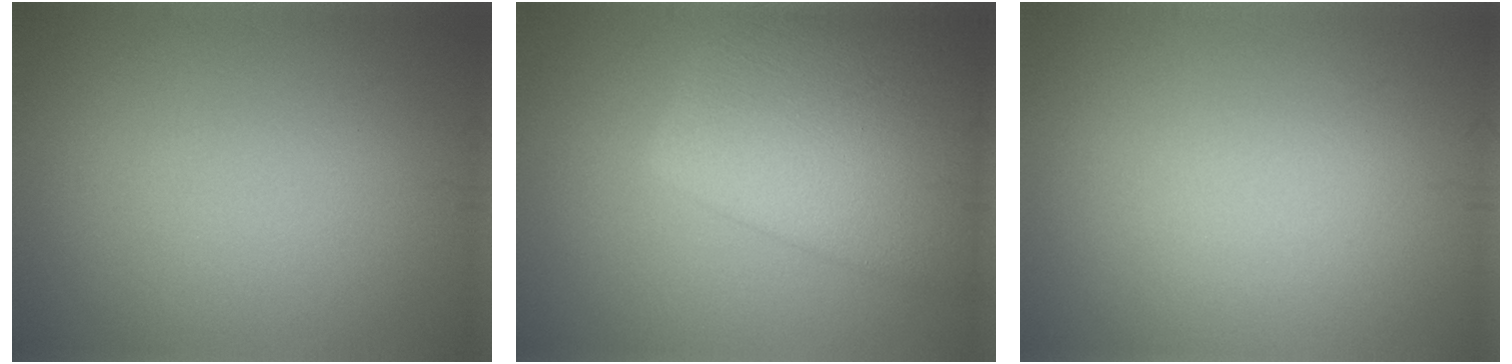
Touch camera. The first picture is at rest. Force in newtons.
{"total": 10.9, "press": 10.9, "slide": 0.7}
{"total": 0.0}